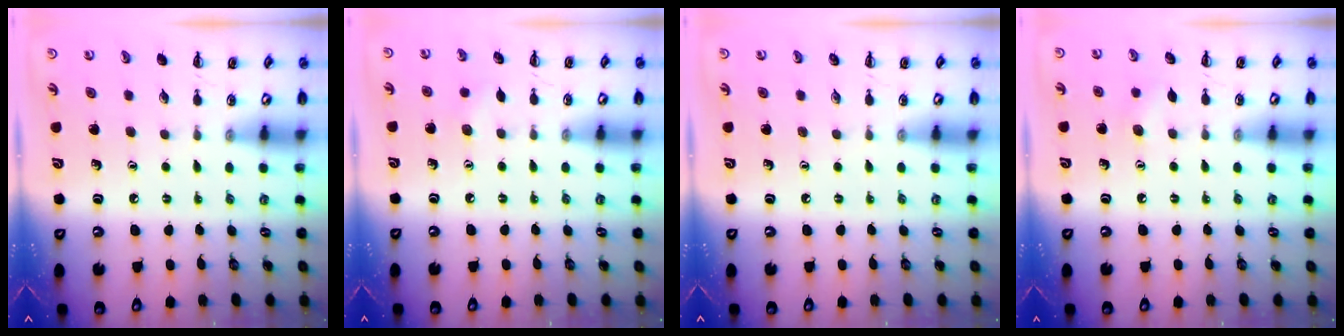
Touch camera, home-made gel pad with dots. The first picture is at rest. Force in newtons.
{"total": 4.5, "press": 4.4, "slide": 1.0}
{"total": 0.0}
{"total": 5.2, "press": 5.0, "slide": 1.3}